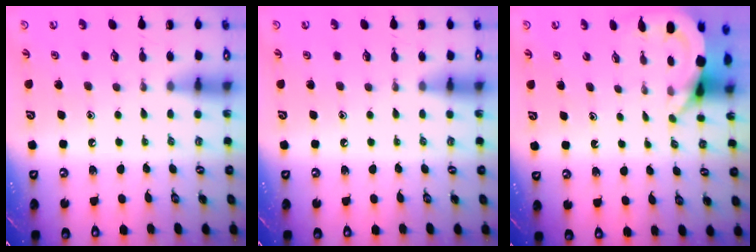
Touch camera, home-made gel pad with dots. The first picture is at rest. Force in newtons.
{"total": 0.0}
{"total": 3.8, "press": 3.8, "slide": 0.3}